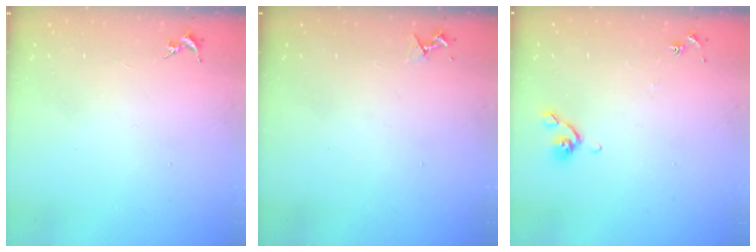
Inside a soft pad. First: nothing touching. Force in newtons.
{"total": 3.8, "press": 3.7, "slide": 0.6}
{"total": 5.2, "press": 5.1, "slide": 1.0}